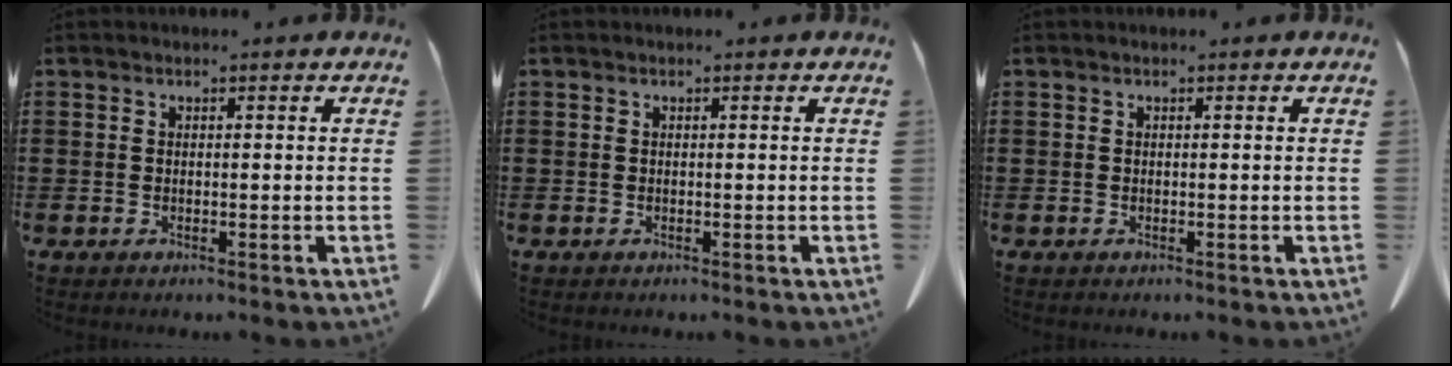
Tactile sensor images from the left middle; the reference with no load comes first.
{"total": 0.0}
{"total": 0.0}